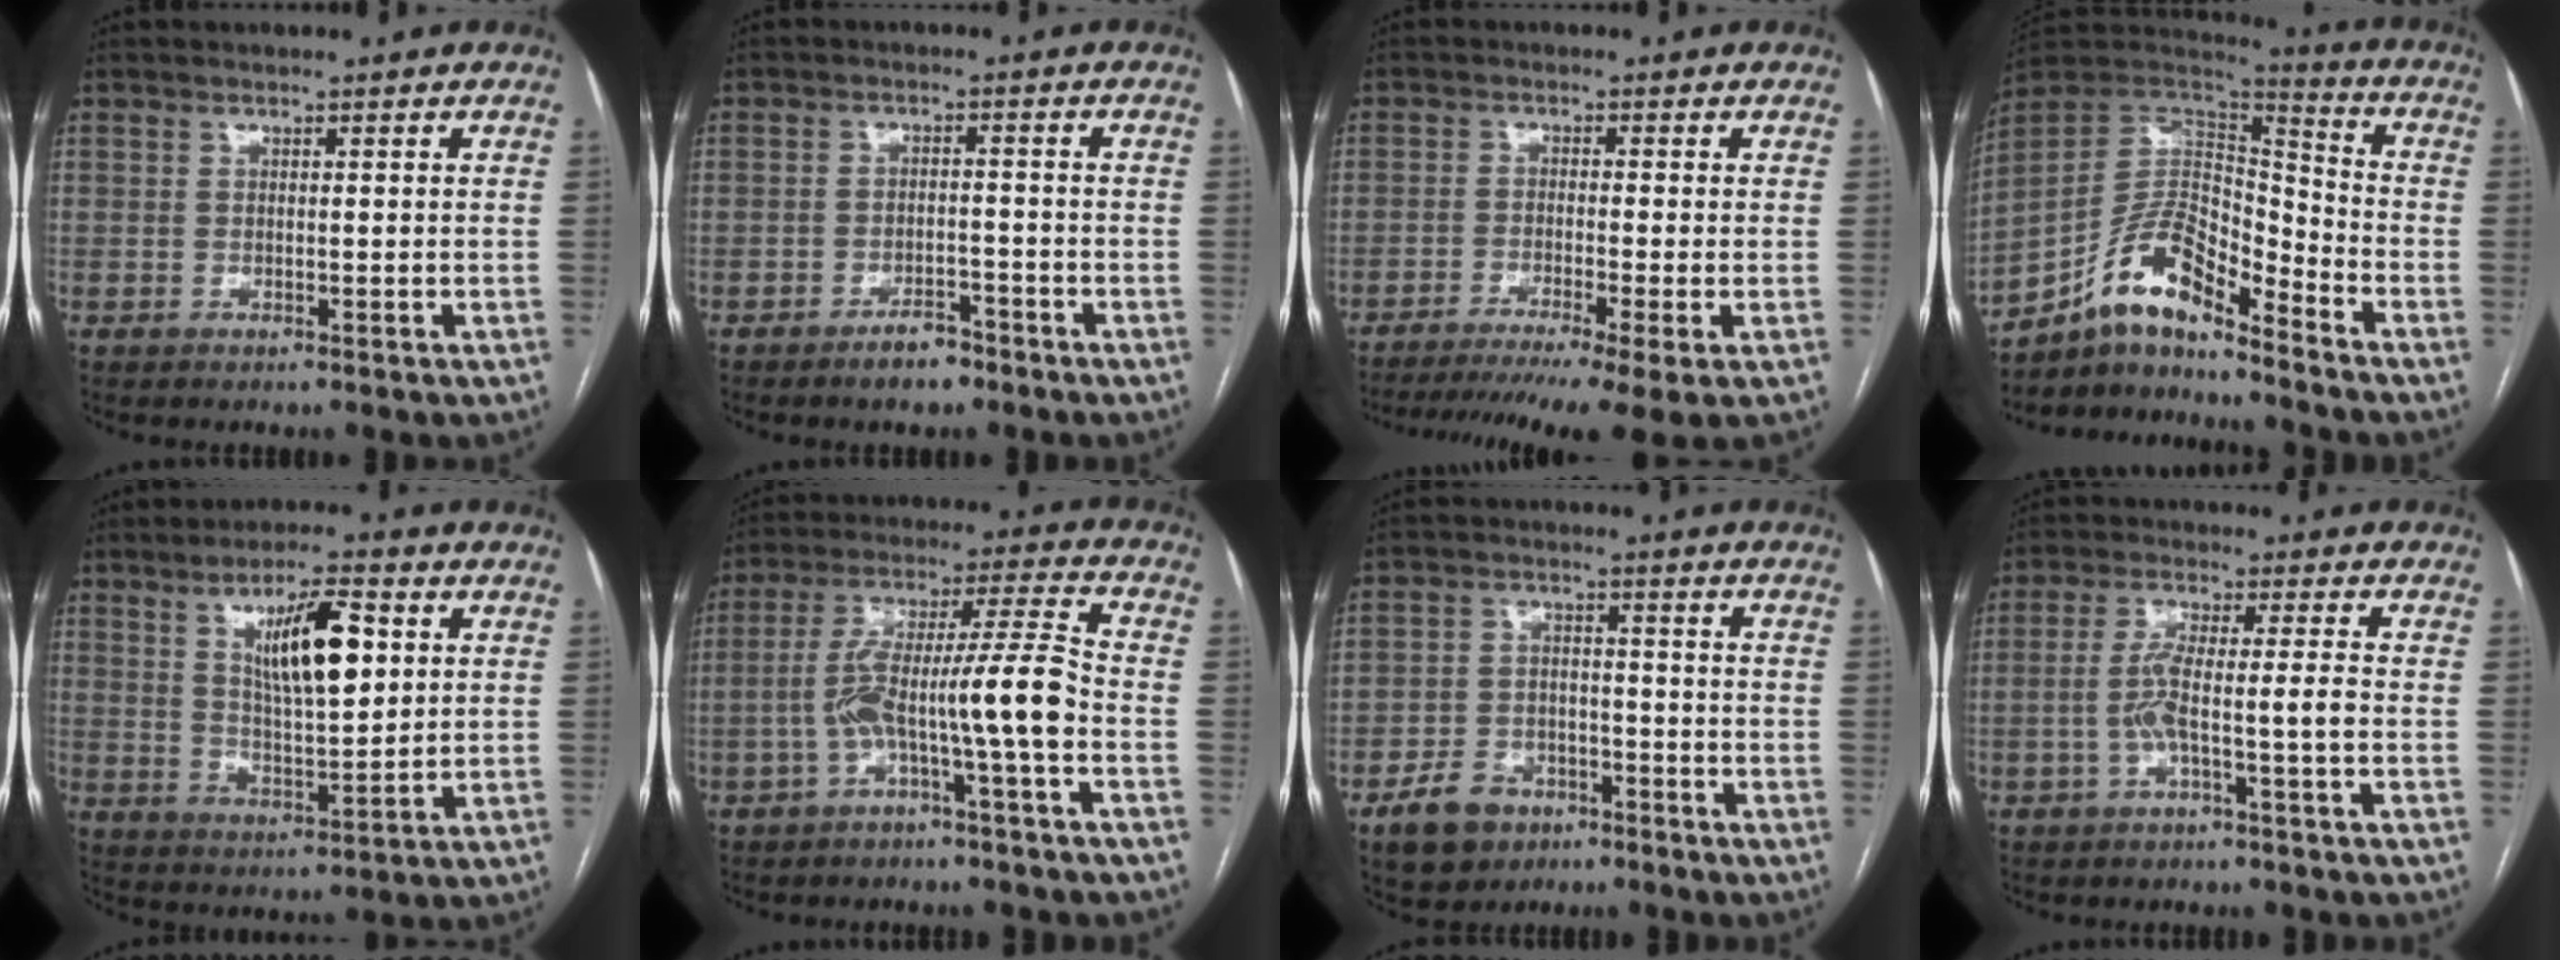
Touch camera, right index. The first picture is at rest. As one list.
[{"total": 3.8, "force": [-3.0, 1.6, 1.9], "torque": [-0.030, 0.003, -0.044]}, {"total": 12.6, "force": [-9.2, -0.4, 8.6], "torque": [-0.123, -0.023, -0.143]}, {"total": 13.0, "force": [-9.6, 3.9, 7.9], "torque": [-0.144, 0.034, -0.174]}, {"total": 10.9, "force": [3.6, 2.5, 10.0], "torque": [-0.172, 0.004, 0.066]}, {"total": 11.3, "force": [-3.6, -0.4, 10.7], "torque": [-0.194, 0.035, -0.063]}, {"total": 7.9, "force": [-4.9, 5.5, 3.1], "torque": [-0.067, 0.011, -0.076]}, {"total": 5.6, "force": [-1.8, -0.1, 5.3], "torque": [-0.109, 0.018, -0.031]}]